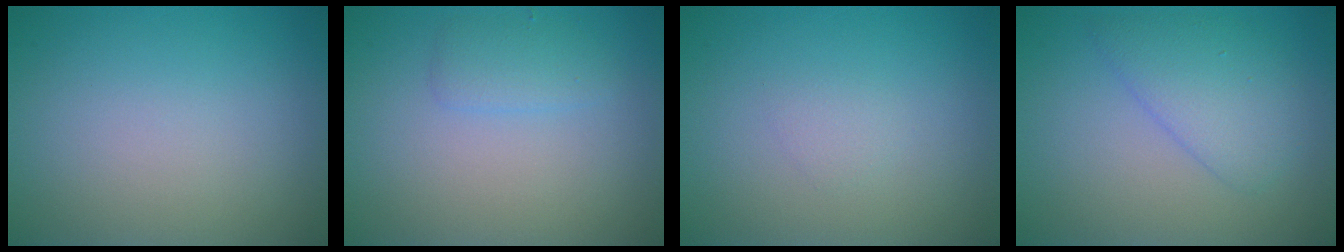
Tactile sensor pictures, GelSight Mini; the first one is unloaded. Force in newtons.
{"total": 1.6, "press": 1.6, "slide": 0.0}
{"total": 0.8, "press": 0.8, "slide": 0.1}
{"total": 3.3, "press": 3.3, "slide": 0.2}